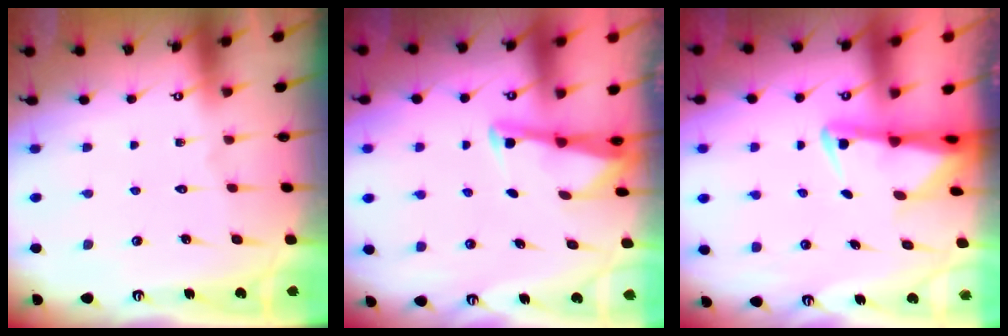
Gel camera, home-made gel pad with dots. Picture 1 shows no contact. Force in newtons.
{"total": 2.9, "press": 2.9, "slide": 0.2}
{"total": 2.5, "press": 2.4, "slide": 0.5}